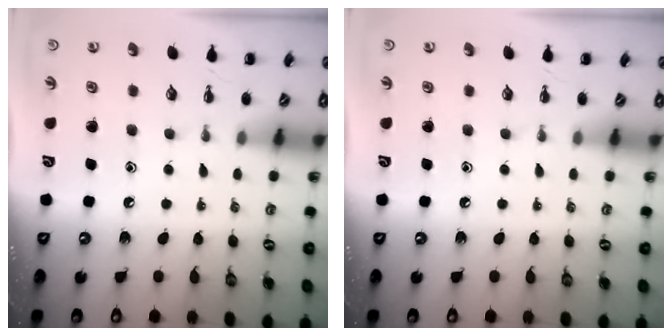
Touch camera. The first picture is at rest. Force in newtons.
{"total": 0.0}